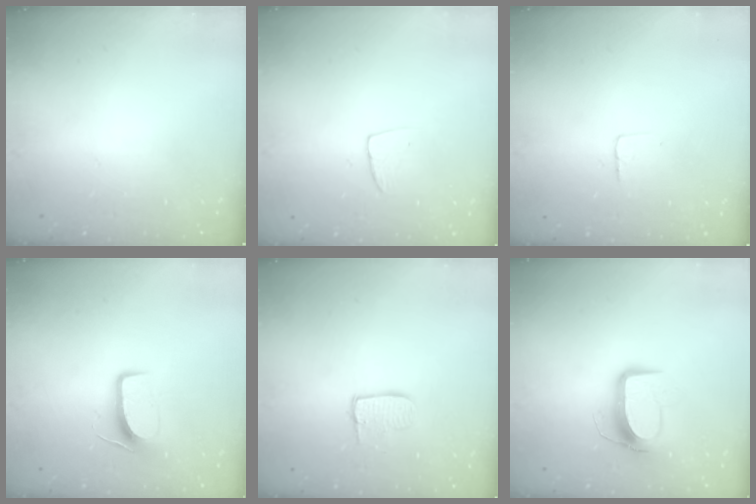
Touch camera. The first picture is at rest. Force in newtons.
{"total": 4.9, "press": 4.8, "slide": 0.4}
{"total": 2.9, "press": 2.9, "slide": 0.2}
{"total": 7.6, "press": 7.6, "slide": 0.5}
{"total": 7.0, "press": 7.0, "slide": 0.3}
{"total": 10.5, "press": 10.5, "slide": 0.3}